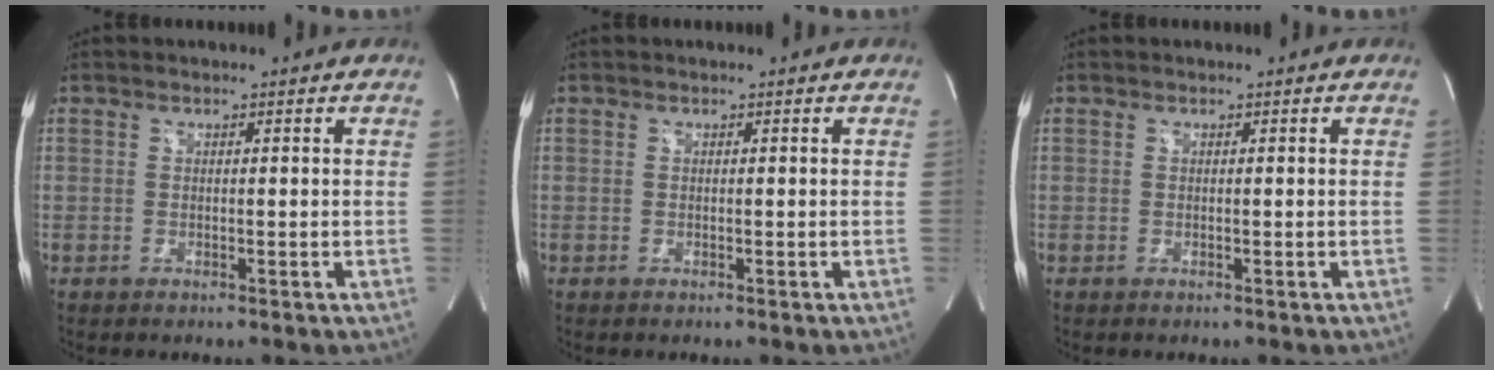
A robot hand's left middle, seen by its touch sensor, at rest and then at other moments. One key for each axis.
{"total": 0.0}
{"total": 0.0}